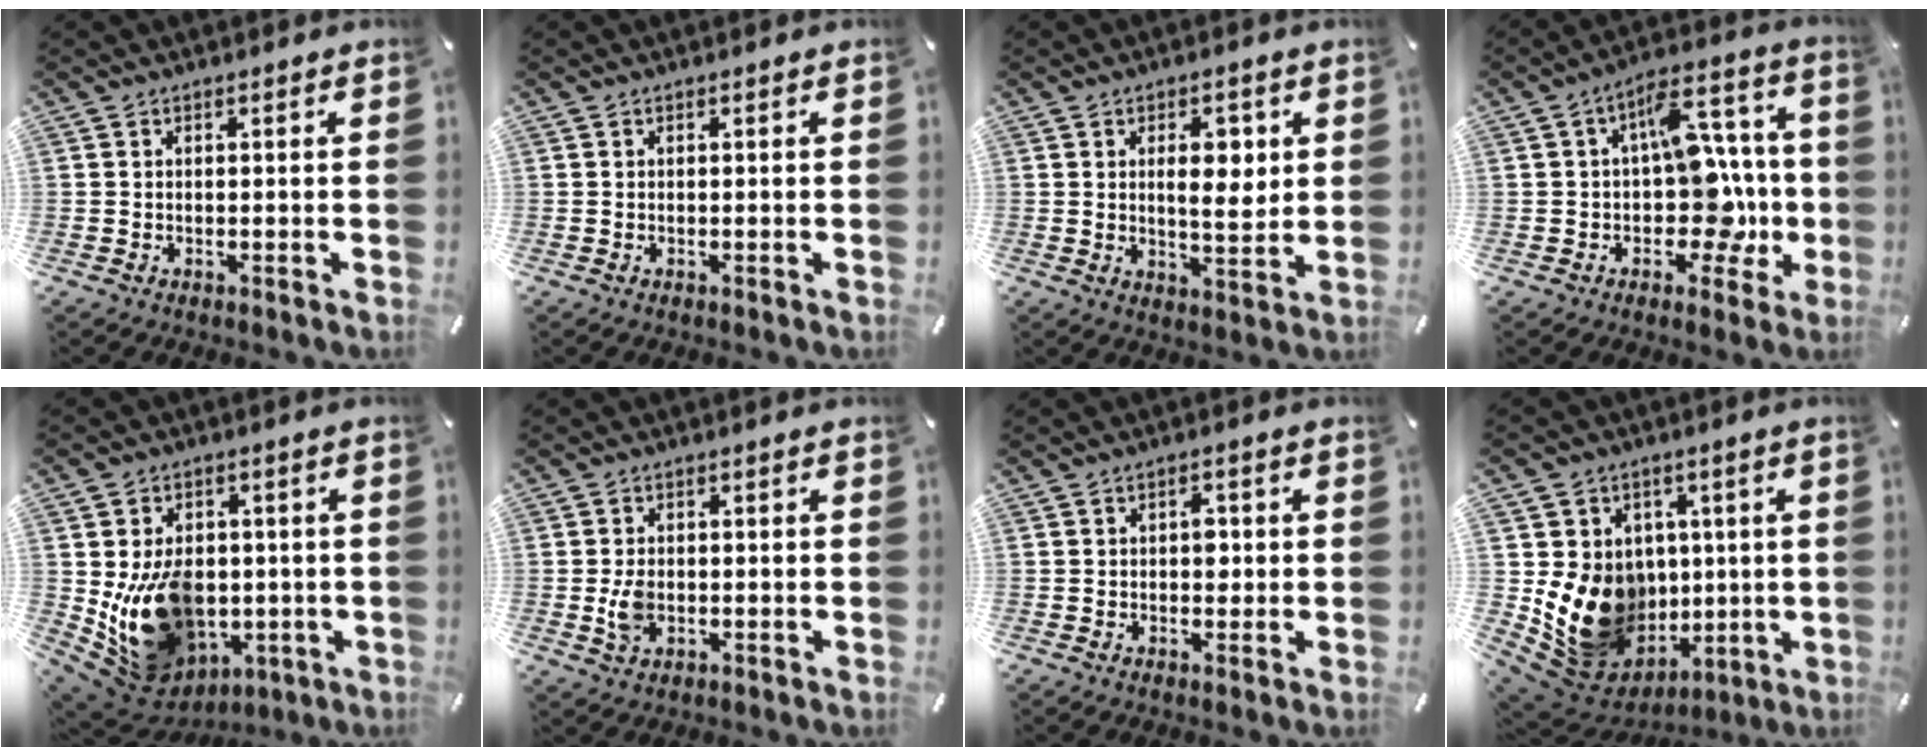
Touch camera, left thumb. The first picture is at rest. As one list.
[{"total": 0.0}, {"total": 8.2, "force": [1.9, 4.2, 6.7], "torque": [-0.089, -0.009, 0.025]}, {"total": 15.5, "force": [0.4, 10.6, 11.4], "torque": [-0.150, -0.012, 0.014]}, {"total": 17.0, "force": [-1.4, 13.5, 10.3], "torque": [-0.193, -0.014, -0.010]}, {"total": 4.7, "force": [-0.7, 3.3, 3.2], "torque": [-0.069, -0.004, -0.018]}, {"total": 2.8, "force": [0.0, 2.0, 2.0], "torque": [-0.016, -0.003, -0.007]}, {"total": 17.1, "force": [-1.0, 15.1, 8.0], "torque": [-0.138, -0.008, 0.010]}]